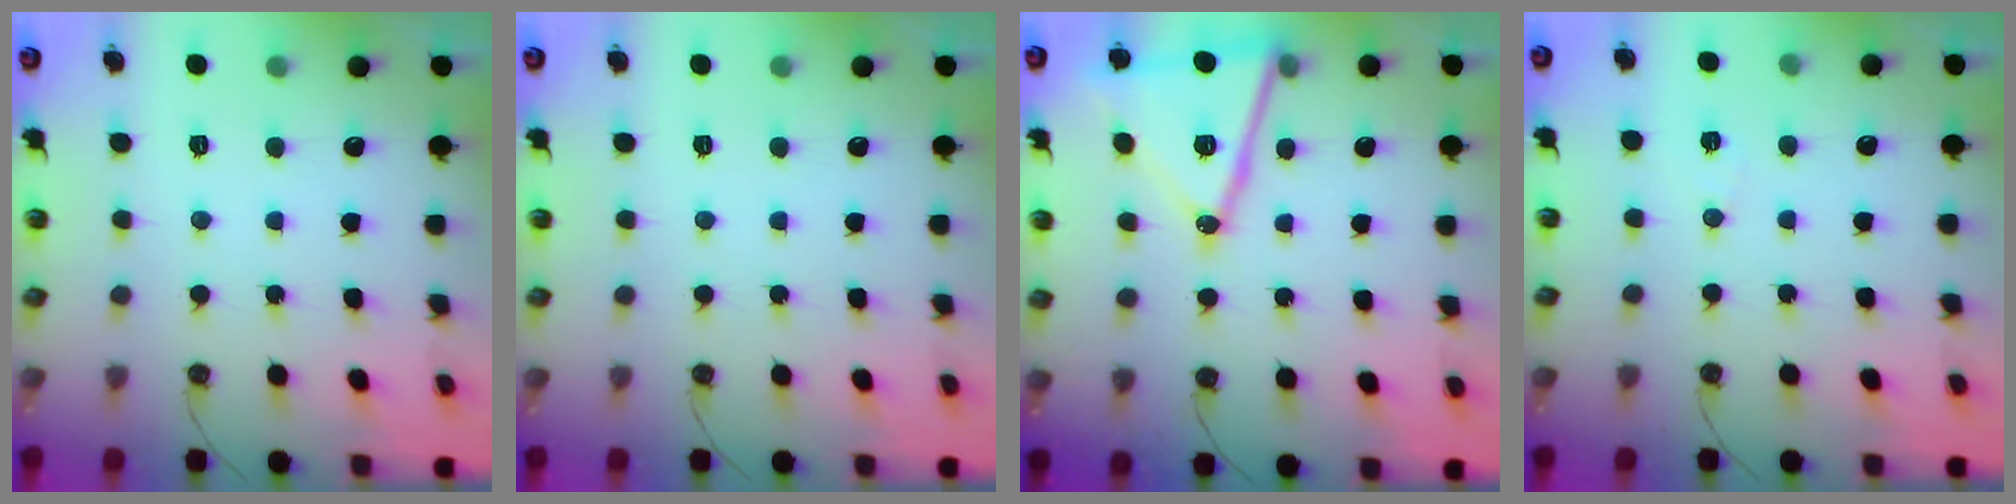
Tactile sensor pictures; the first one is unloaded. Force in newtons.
{"total": 0.0}
{"total": 16.5, "press": 16.2, "slide": 3.5}
{"total": 4.5, "press": 3.2, "slide": 3.1}